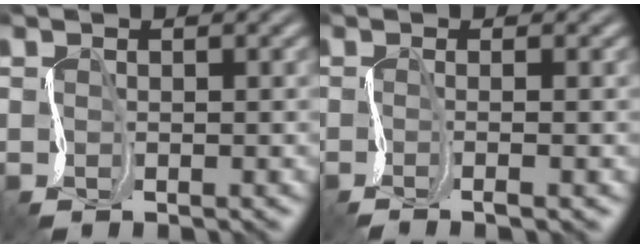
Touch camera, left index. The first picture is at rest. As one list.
[{"total": 2.2, "force": [-0.7, 0.5, 2.0], "torque": [-0.024, -0.004, -0.016]}]